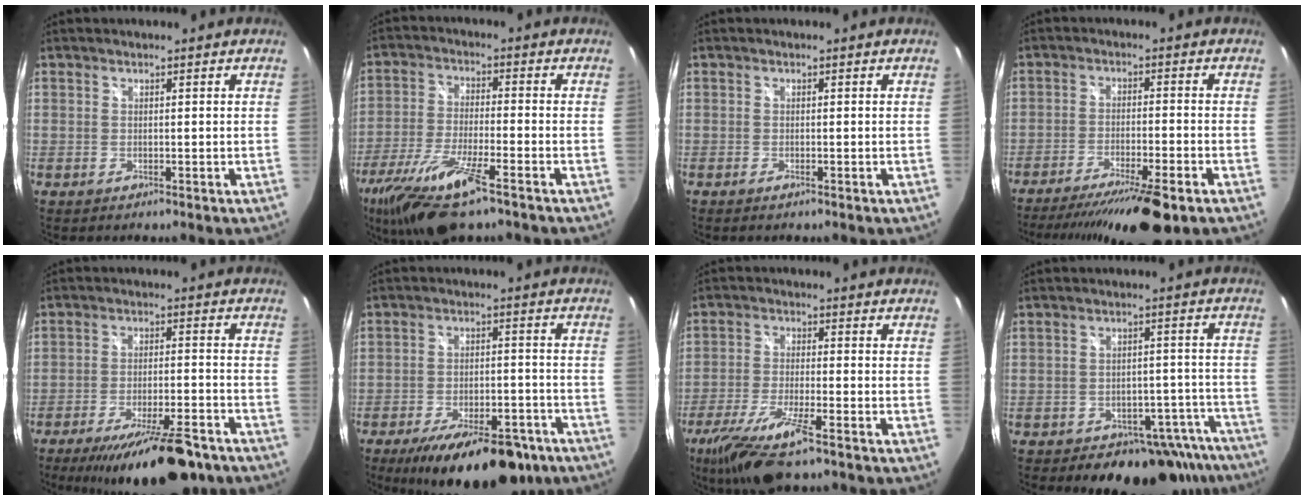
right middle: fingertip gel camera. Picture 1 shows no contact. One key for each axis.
{"total": 15.2, "fx": -10.3, "fy": 2.8, "fz": 10.8, "tx": -0.226, "ty": -0.040, "tz": -0.191}
{"total": 0.7, "fx": -0.5, "fy": 0.0, "fz": 0.4, "tx": -0.007, "ty": 0.000, "tz": -0.009}
{"total": 16.2, "fx": -12.7, "fy": 1.8, "fz": 9.9, "tx": -0.186, "ty": -0.029, "tz": -0.196}
{"total": 17.3, "fx": -13.2, "fy": 4.3, "fz": 10.2, "tx": -0.178, "ty": -0.030, "tz": -0.192}
{"total": 19.2, "fx": -13.7, "fy": 7.2, "fz": 11.4, "tx": -0.192, "ty": -0.025, "tz": -0.186}
{"total": 12.4, "fx": -8.3, "fy": 2.2, "fz": 8.9, "tx": -0.195, "ty": -0.034, "tz": -0.155}
{"total": 17.9, "fx": -14.7, "fy": 8.3, "fz": 5.9, "tx": -0.076, "ty": 0.037, "tz": -0.161}